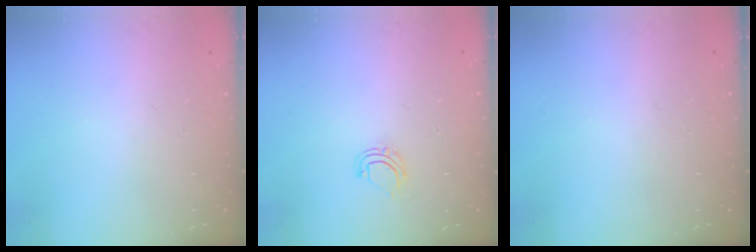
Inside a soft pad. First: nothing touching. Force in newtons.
{"total": 6.4, "press": 6.4, "slide": 0.4}
{"total": 0.0}